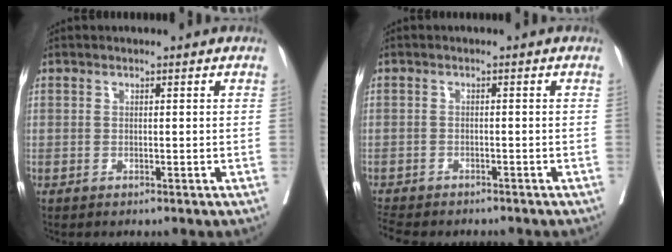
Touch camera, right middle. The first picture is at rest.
{"total": 7.3, "force": [-6.4, 2.2, 2.8], "torque": [-0.057, -0.004, -0.094]}